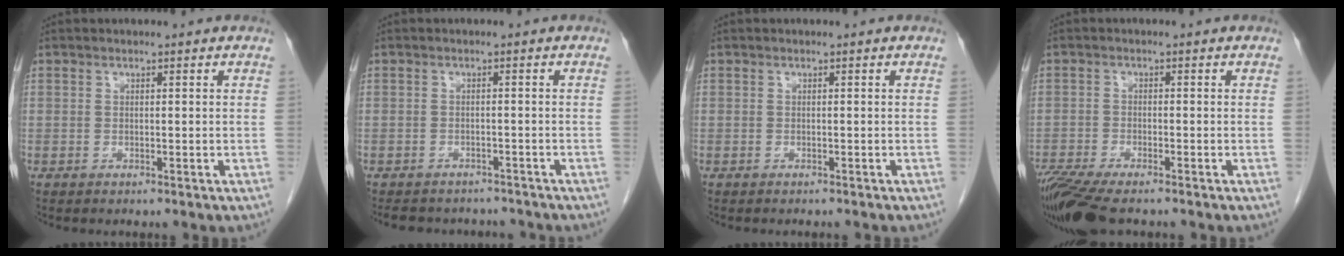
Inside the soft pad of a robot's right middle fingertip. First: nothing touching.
{"total": 9.0, "force": [-8.1, 3.3, 1.9], "torque": [-0.036, 0.006, -0.096]}
{"total": 1.4, "force": [-1.3, 0.2, 0.5], "torque": [-0.008, -0.001, -0.013]}
{"total": 8.8, "force": [-7.2, 1.4, 5.0], "torque": [-0.092, -0.019, -0.125]}